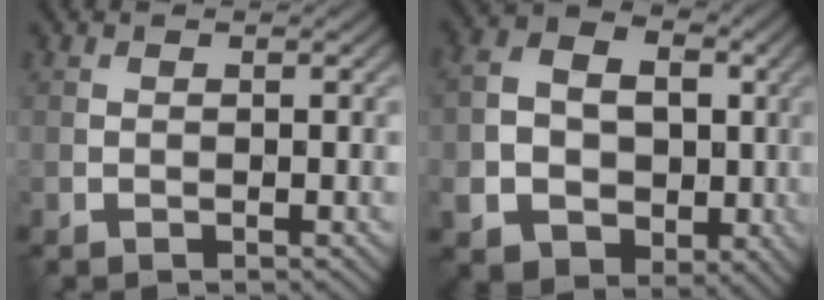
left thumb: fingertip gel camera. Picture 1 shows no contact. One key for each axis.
{"total": 10.4, "fx": -1.3, "fy": 8.2, "fz": 6.1, "tx": -0.131, "ty": -0.021, "tz": -0.027}